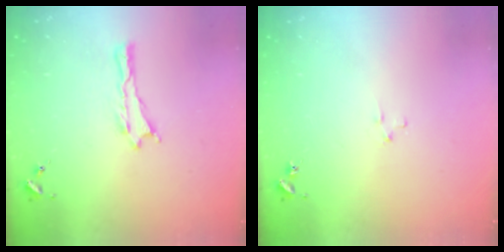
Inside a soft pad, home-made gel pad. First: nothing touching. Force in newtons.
{"total": 1.8, "press": 1.8, "slide": 0.1}